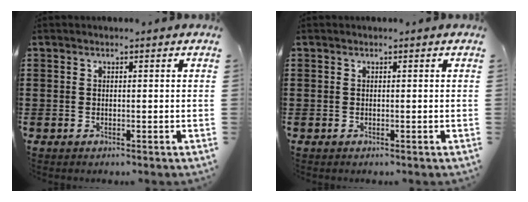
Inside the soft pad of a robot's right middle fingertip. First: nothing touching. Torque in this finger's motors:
{"motor_torque": [0.00, 0.00, 0.00, 0.00]}